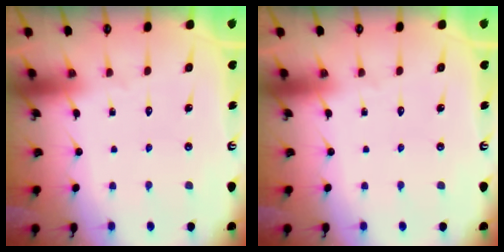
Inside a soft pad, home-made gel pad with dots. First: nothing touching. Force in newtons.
{"total": 0.0}